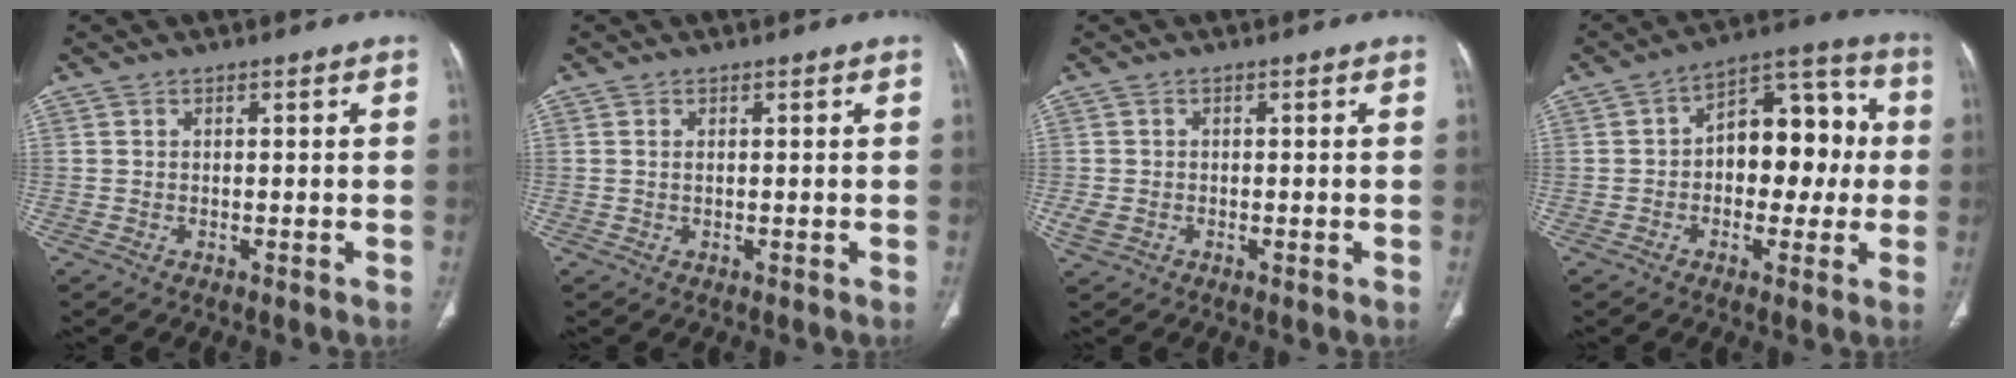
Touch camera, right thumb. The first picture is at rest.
{"total": 0.7, "force": [0.2, 0.3, 0.5], "torque": [-0.013, 0.002, 0.006]}
{"total": 2.6, "force": [-0.6, 1.9, 1.7], "torque": [-0.039, 0.003, -0.009]}
{"total": 14.8, "force": [0.2, 9.2, 11.6], "torque": [-0.115, 0.046, -0.005]}